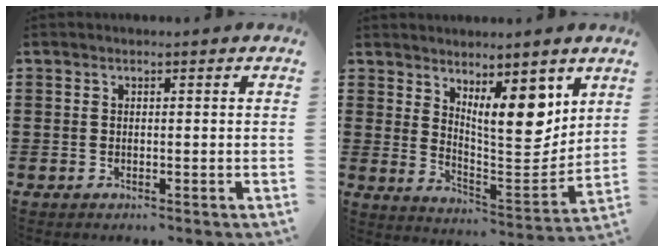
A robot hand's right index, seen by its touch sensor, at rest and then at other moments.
{"total": 9.7, "force": [6.0, 3.8, 6.6], "torque": [-0.104, -0.033, 0.103]}